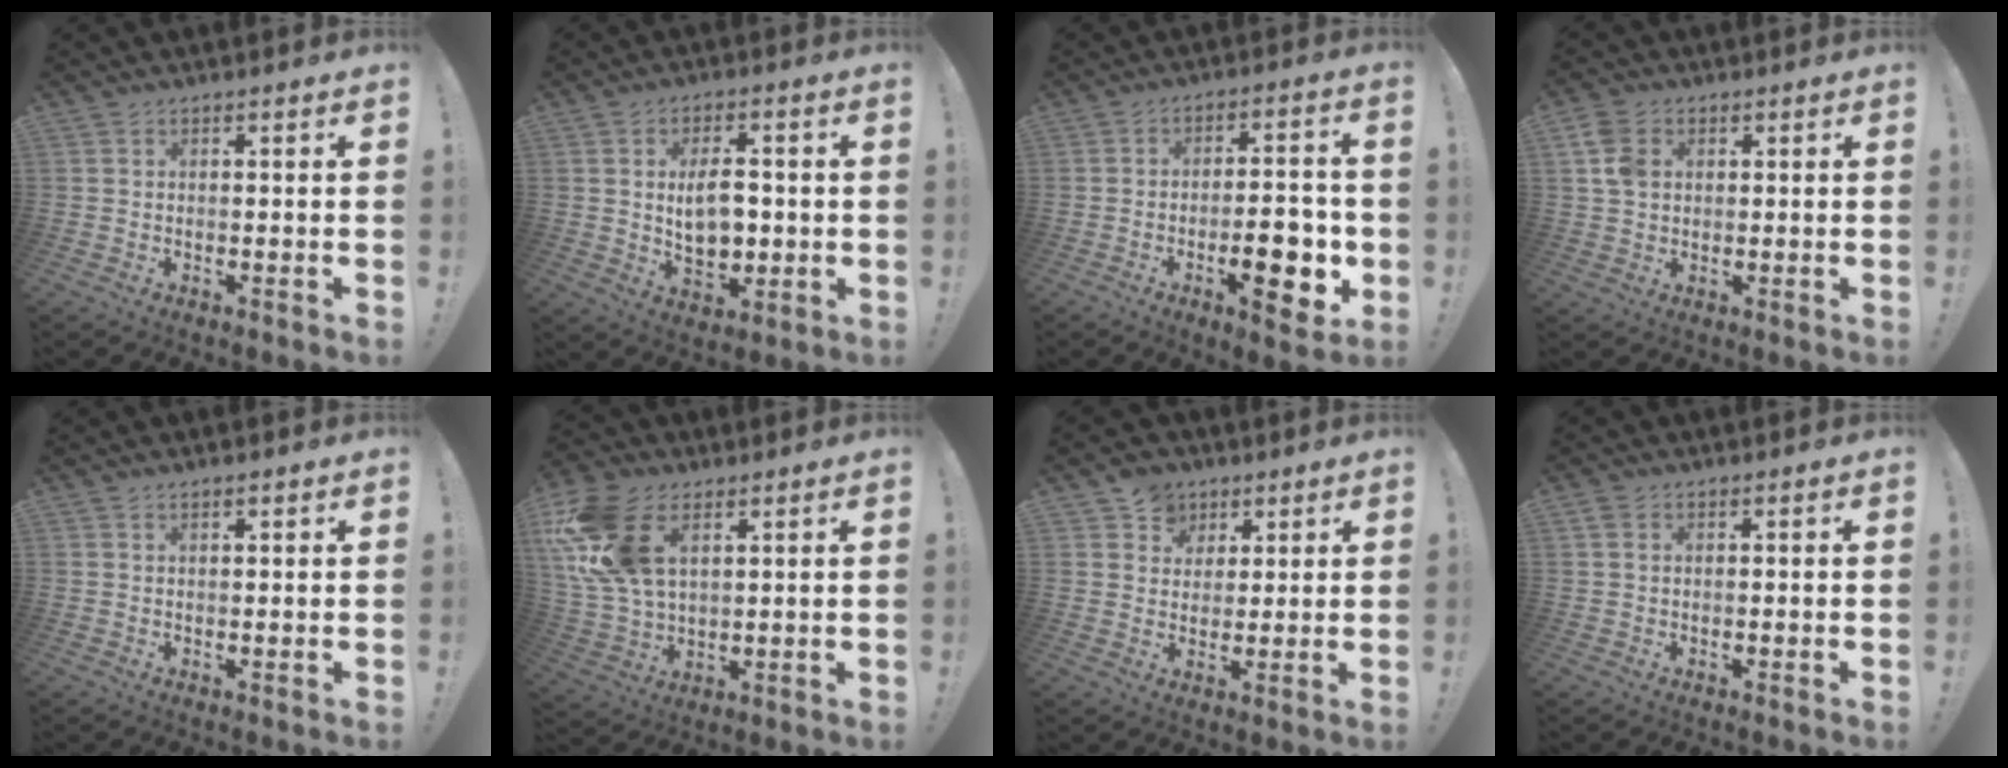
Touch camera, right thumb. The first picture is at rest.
{"total": 9.8, "force": [0.4, 6.2, 7.6], "torque": [-0.123, -0.003, 0.005]}
{"total": 13.9, "force": [-4.5, 5.4, 12.1], "torque": [-0.148, 0.007, -0.066]}
{"total": 7.3, "force": [2.1, 5.5, 4.4], "torque": [-0.094, 0.006, 0.043]}
{"total": 1.2, "force": [0.9, 0.4, 0.7], "torque": [-0.008, -0.002, 0.016]}
{"total": 18.8, "force": [7.3, 11.9, 12.7], "torque": [-0.257, -0.020, 0.138]}
{"total": 6.9, "force": [3.5, 5.9, 0.9], "torque": [-0.009, -0.026, 0.068]}
{"total": 1.7, "force": [0.8, 1.2, 0.9], "torque": [-0.019, 0.004, 0.016]}